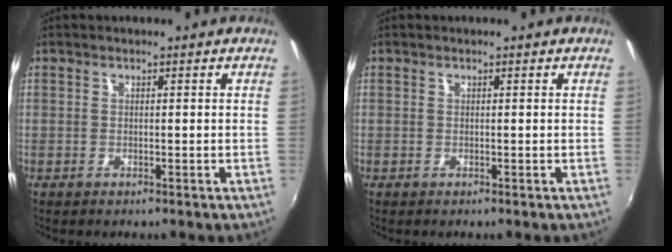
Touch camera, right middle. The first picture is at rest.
{"total": 0.0}